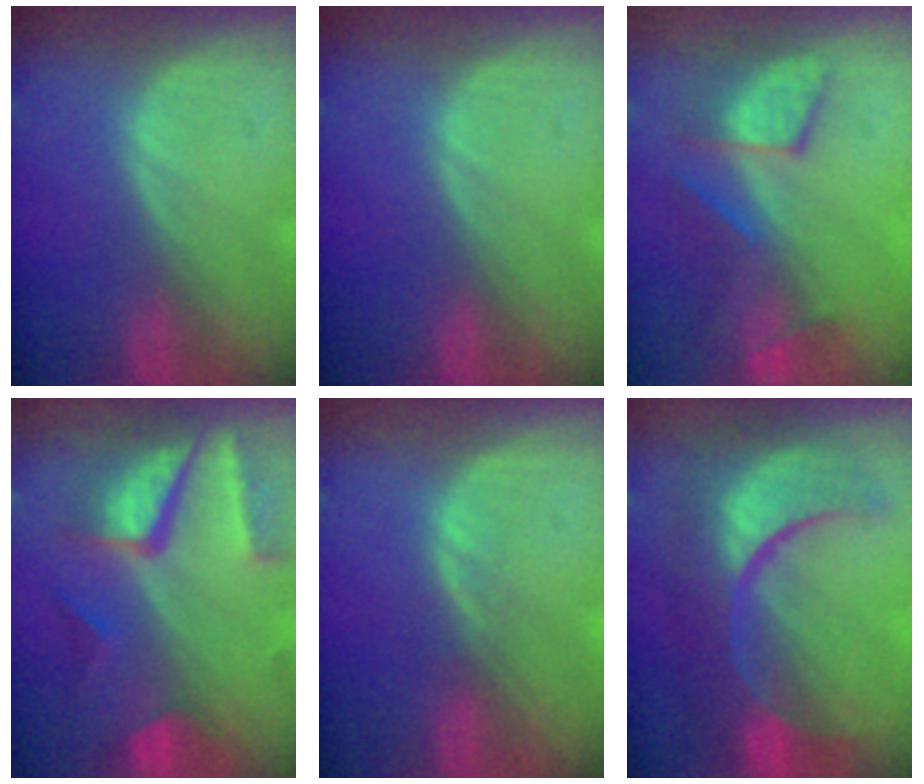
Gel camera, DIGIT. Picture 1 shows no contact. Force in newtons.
{"total": 0.0}
{"total": 7.7, "press": 7.3, "slide": 2.6}
{"total": 10.4, "press": 8.7, "slide": 5.7}
{"total": 1.1, "press": 1.0, "slide": 0.2}
{"total": 12.3, "press": 12.2, "slide": 1.4}